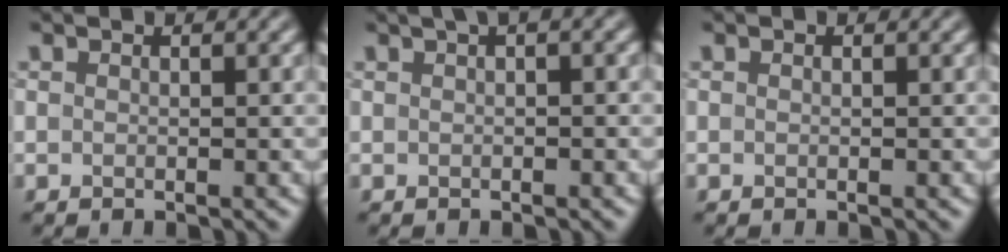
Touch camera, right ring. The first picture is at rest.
{"total": 2.5, "force": [1.1, 0.7, 2.1], "torque": [-0.025, 0.008, 0.013]}
{"total": 0.0}